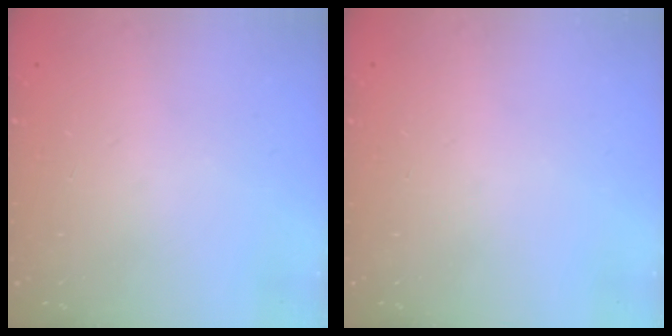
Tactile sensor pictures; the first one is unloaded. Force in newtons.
{"total": 0.0}